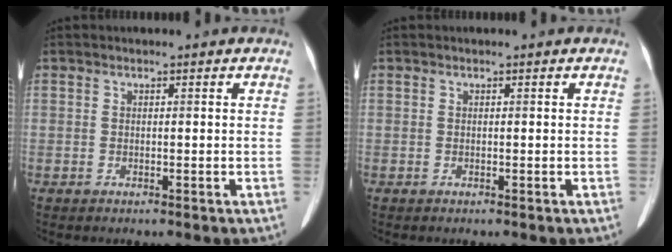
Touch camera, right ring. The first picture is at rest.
{"total": 0.0}